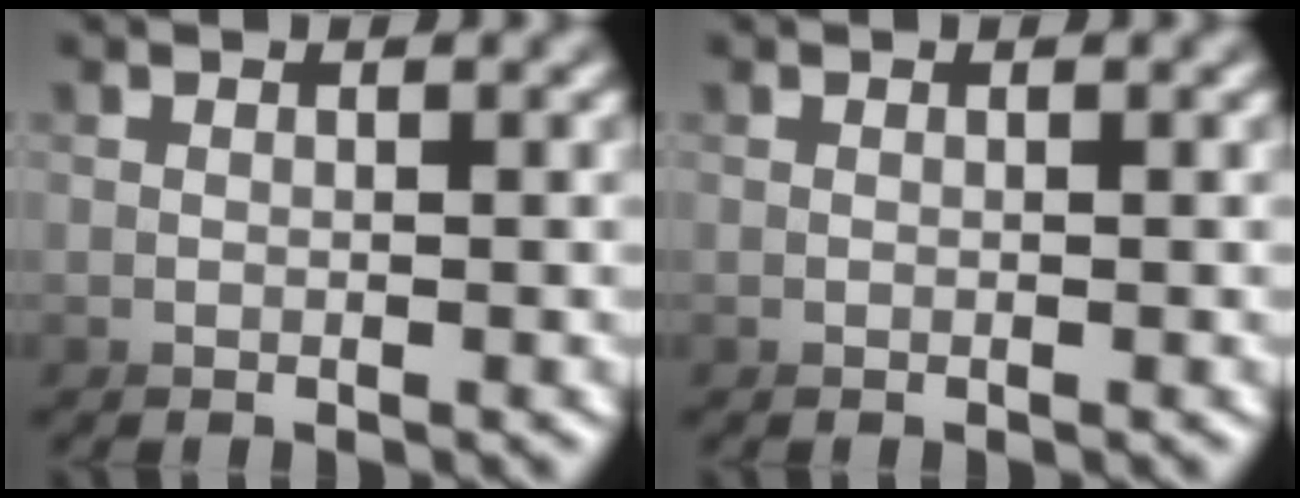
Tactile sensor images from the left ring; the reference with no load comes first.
{"total": 0.0}